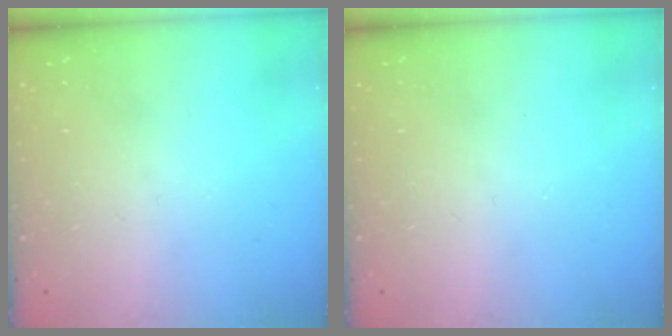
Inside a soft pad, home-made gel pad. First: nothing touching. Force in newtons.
{"total": 0.0}